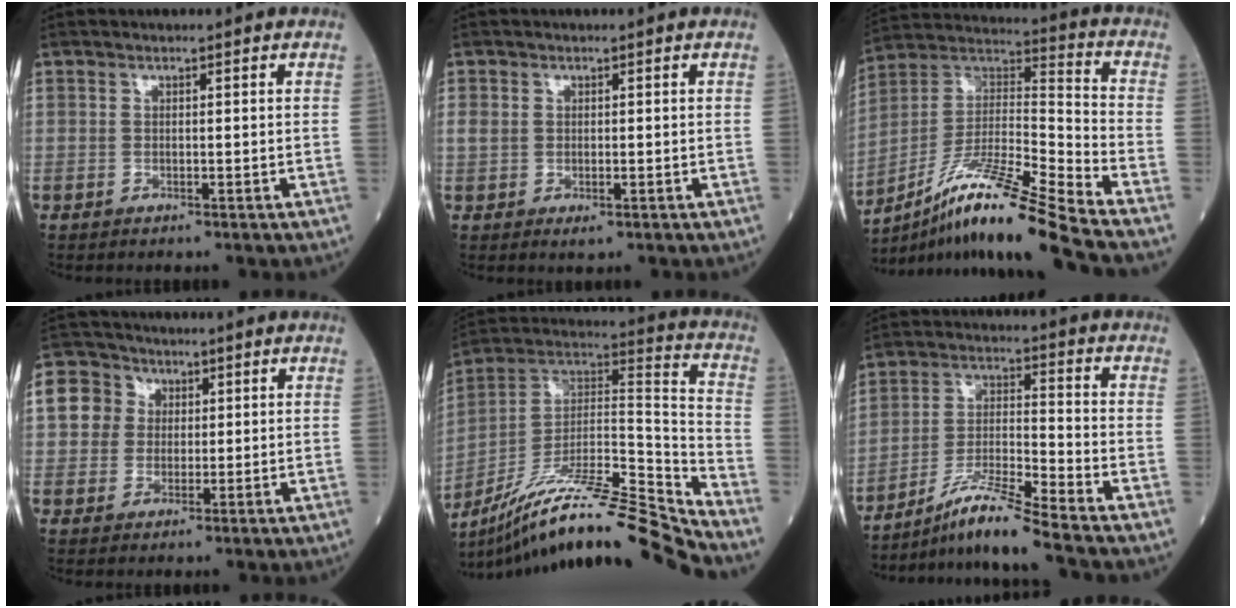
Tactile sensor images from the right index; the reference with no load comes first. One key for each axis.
{"total": 2.3, "fx": 0.0, "fy": 1.6, "fz": 1.6, "tx": -0.041, "ty": 0.004, "tz": 0.008}
{"total": 18.9, "fx": -14.3, "fy": -1.3, "fz": 12.3, "tx": -0.253, "ty": -0.008, "tz": -0.263}
{"total": 6.4, "fx": 1.4, "fy": 6.1, "fz": 1.6, "tx": -0.040, "ty": 0.027, "tz": 0.024}
{"total": 24.7, "fx": -21.2, "fy": -0.6, "fz": 12.7, "tx": -0.202, "ty": 0.003, "tz": -0.357}
{"total": 9.5, "fx": -8.0, "fy": -1.9, "fz": 4.7, "tx": -0.098, "ty": -0.017, "tz": -0.148}